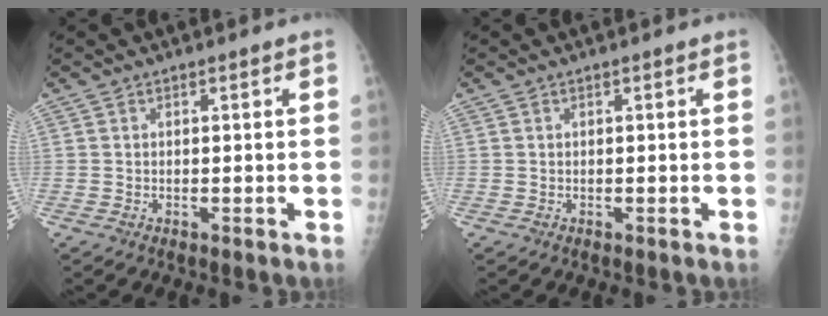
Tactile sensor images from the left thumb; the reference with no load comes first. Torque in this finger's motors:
{"motor_torque": [0.04, 0.01, 0.03, 0.03, 0.00]}